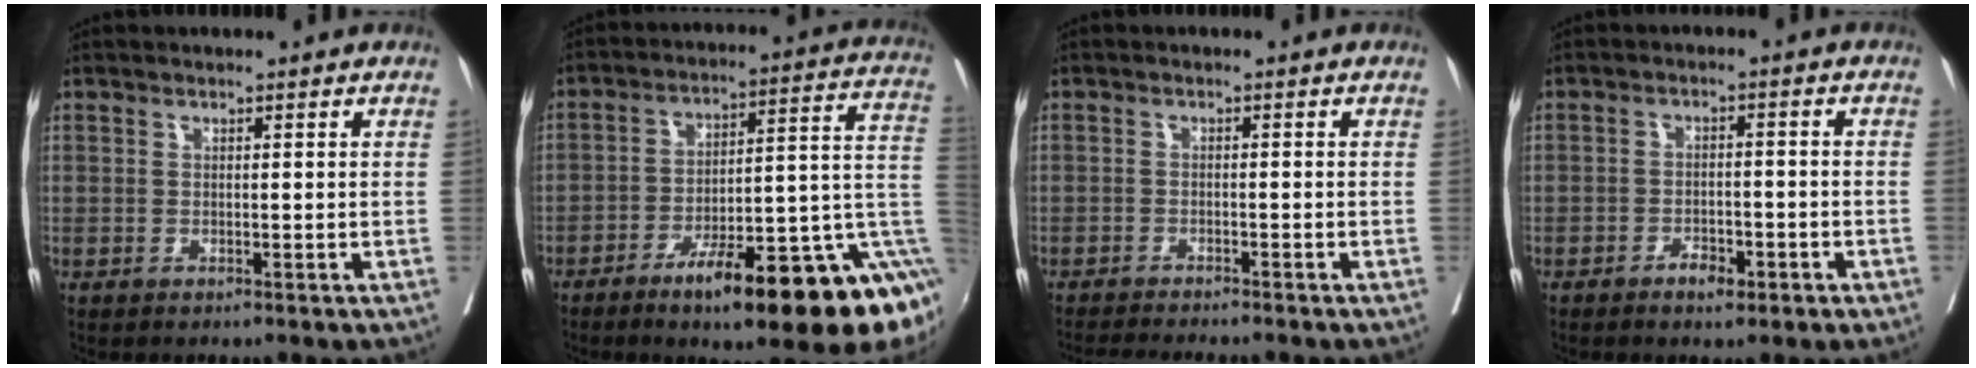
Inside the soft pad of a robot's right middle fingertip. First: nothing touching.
{"total": 22.2, "force": [-9.9, 4.1, 19.4], "torque": [-0.164, 0.032, -0.142]}
{"total": 7.8, "force": [-7.2, 0.3, 3.1], "torque": [-0.036, -0.014, -0.108]}
{"total": 3.9, "force": [-2.3, 1.9, 2.5], "torque": [-0.041, 0.009, -0.031]}